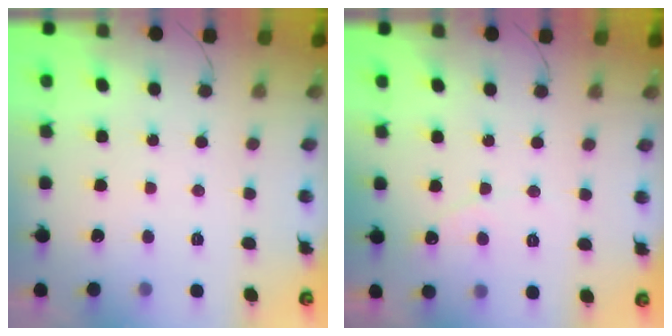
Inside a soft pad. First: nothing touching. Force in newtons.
{"total": 2.9, "press": 2.9, "slide": 0.2}